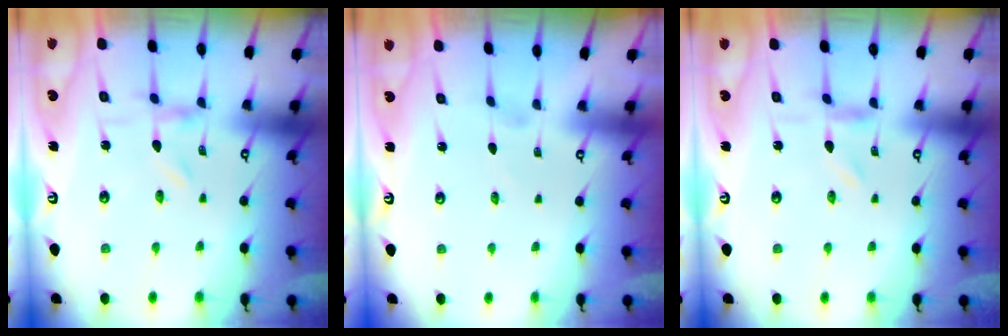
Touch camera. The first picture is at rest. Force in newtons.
{"total": 1.2, "press": 1.2, "slide": 0.1}
{"total": 0.0}